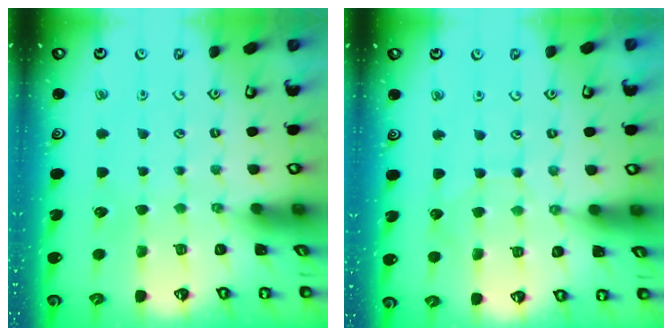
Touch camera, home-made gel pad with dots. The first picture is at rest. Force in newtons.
{"total": 4.5, "press": 4.4, "slide": 0.4}